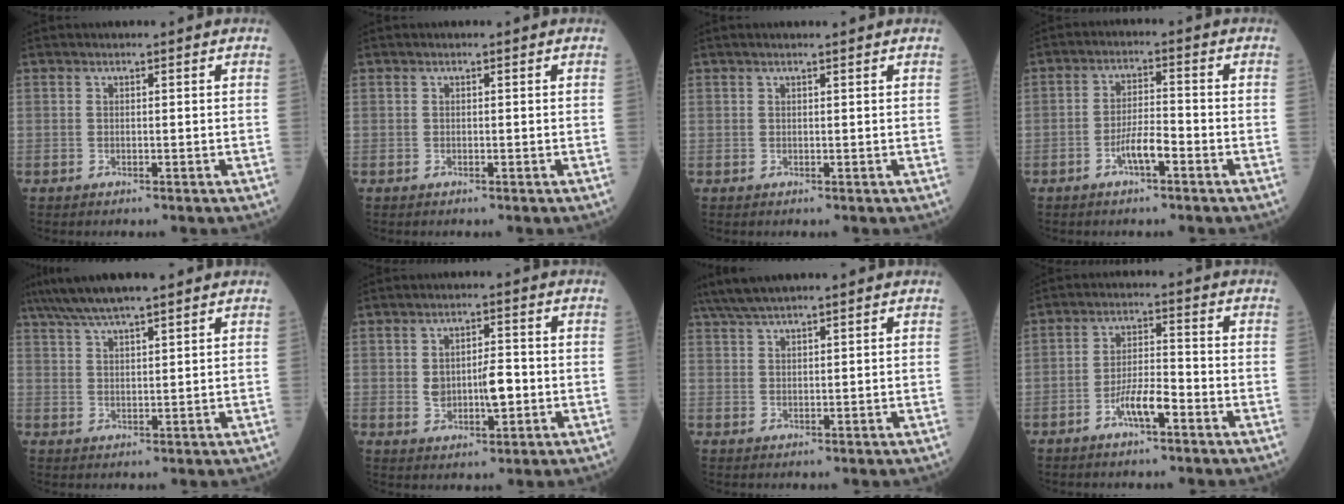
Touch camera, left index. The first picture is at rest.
{"total": 0.0}
{"total": 2.3, "force": [1.9, -0.2, 1.3], "torque": [-0.015, 0.017, 0.027]}
{"total": 4.5, "force": [-2.3, 0.9, 3.8], "torque": [-0.073, 0.004, -0.045]}
{"total": 9.7, "force": [7.8, 0.9, 5.6], "torque": [-0.101, 0.036, 0.134]}
{"total": 6.1, "force": [-0.5, 2.7, 5.5], "torque": [-0.098, 0.005, -0.001]}
{"total": 6.7, "force": [5.7, 0.0, 3.5], "torque": [-0.063, 0.038, 0.105]}
{"total": 5.3, "force": [-2.9, 1.1, 4.3], "torque": [-0.086, 0.003, -0.056]}